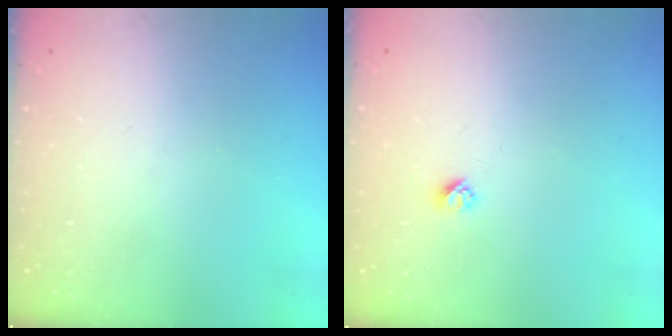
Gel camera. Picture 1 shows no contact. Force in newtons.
{"total": 2.7, "press": 2.6, "slide": 0.3}